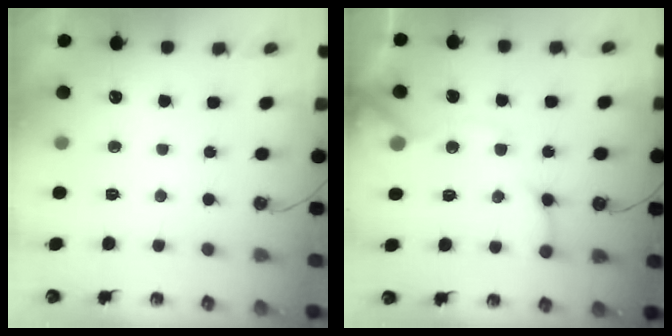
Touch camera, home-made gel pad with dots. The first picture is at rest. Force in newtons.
{"total": 11.5, "press": 11.3, "slide": 1.5}